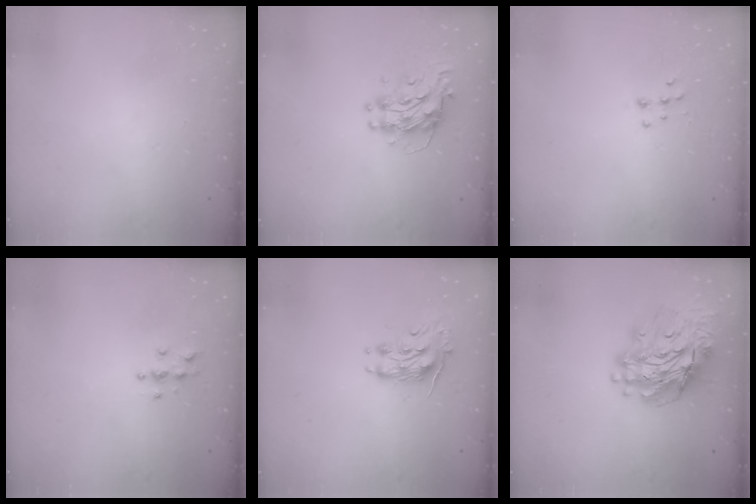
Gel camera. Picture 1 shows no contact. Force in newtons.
{"total": 9.8, "press": 9.8, "slide": 1.1}
{"total": 6.8, "press": 6.8, "slide": 0.5}
{"total": 3.8, "press": 3.8, "slide": 0.4}
{"total": 10.2, "press": 10.2, "slide": 0.6}
{"total": 18.5, "press": 18.3, "slide": 3.0}